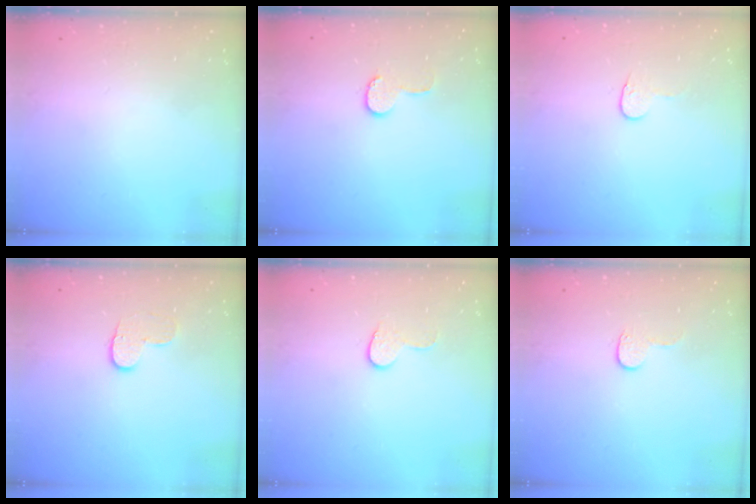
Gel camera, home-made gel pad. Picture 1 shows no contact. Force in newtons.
{"total": 6.4, "press": 6.4, "slide": 0.6}
{"total": 4.1, "press": 4.1, "slide": 0.4}
{"total": 6.3, "press": 6.3, "slide": 0.7}
{"total": 6.2, "press": 6.2, "slide": 0.6}
{"total": 3.9, "press": 3.9, "slide": 0.4}